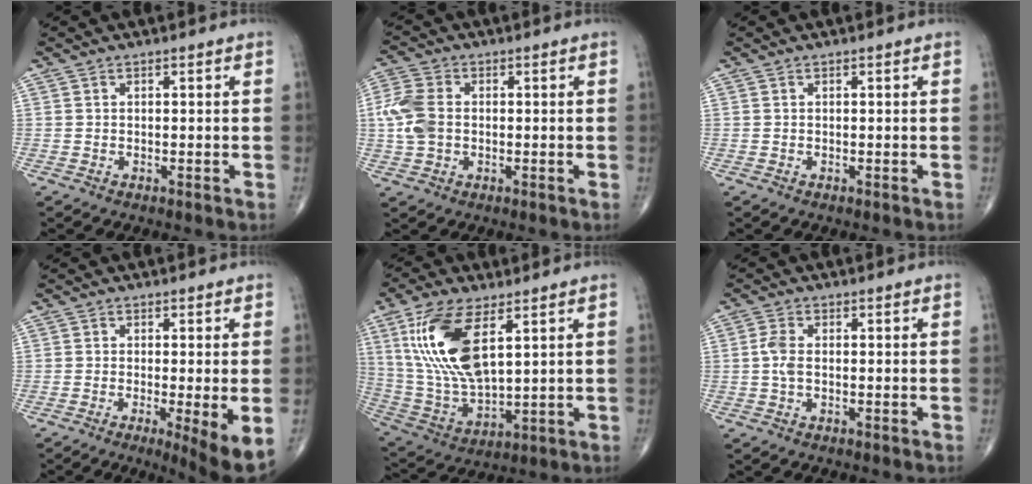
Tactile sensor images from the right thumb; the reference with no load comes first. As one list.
[{"total": 7.4, "force": [-0.1, 5.2, 5.2], "torque": [-0.126, 0.011, -0.006]}, {"total": 0.0}, {"total": 7.5, "force": [-2.3, 1.0, 7.1], "torque": [-0.110, -0.023, -0.038]}, {"total": 17.3, "force": [6.4, 7.3, 14.3], "torque": [-0.293, -0.023, 0.132]}, {"total": 2.8, "force": [-0.1, 1.4, 2.5], "torque": [-0.063, 0.004, -0.006]}]